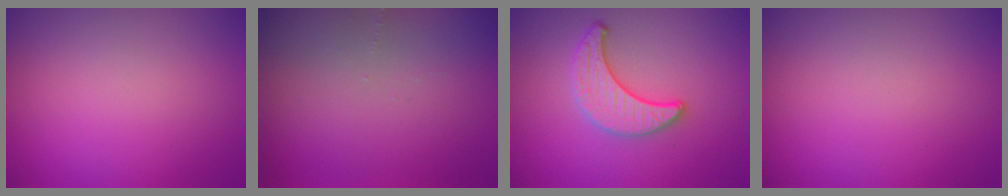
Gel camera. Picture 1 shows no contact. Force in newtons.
{"total": 0.5, "press": 0.5, "slide": 0.1}
{"total": 3.0, "press": 2.8, "slide": 0.9}
{"total": 0.0}